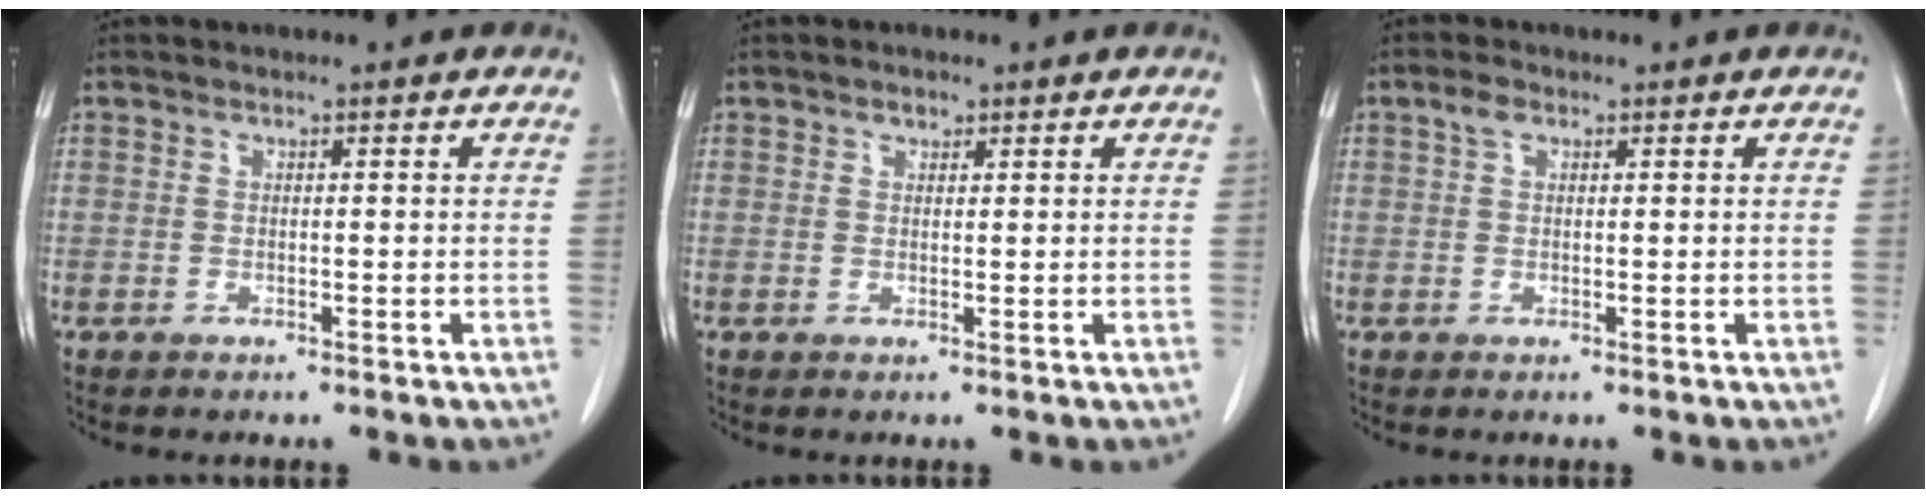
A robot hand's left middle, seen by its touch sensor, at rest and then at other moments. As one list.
[{"total": 1.0, "force": [0.7, 0.6, 0.3], "torque": [-0.005, -0.004, 0.011]}, {"total": 1.5, "force": [0.8, 0.9, 1.0], "torque": [-0.021, 0.009, 0.015]}]